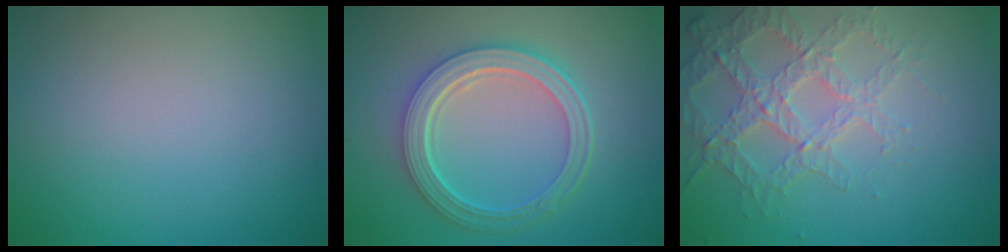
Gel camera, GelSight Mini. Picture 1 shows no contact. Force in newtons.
{"total": 5.6, "press": 4.1, "slide": 3.8}
{"total": 3.7, "press": 3.6, "slide": 0.9}